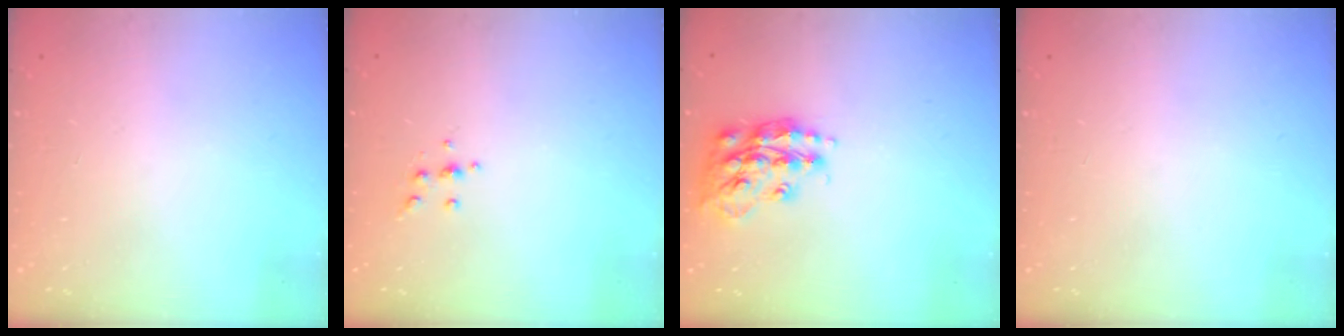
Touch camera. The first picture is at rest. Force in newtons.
{"total": 4.0, "press": 3.8, "slide": 1.0}
{"total": 16.0, "press": 16.0, "slide": 1.2}
{"total": 0.0}